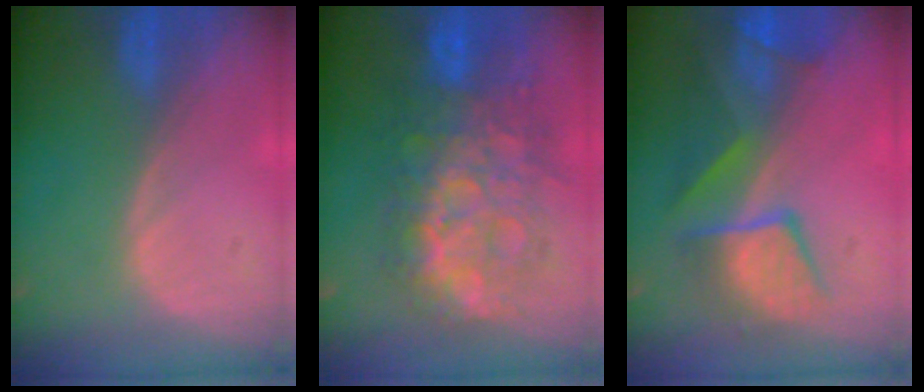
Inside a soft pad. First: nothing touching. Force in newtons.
{"total": 12.1, "press": 12.0, "slide": 1.2}
{"total": 10.1, "press": 8.7, "slide": 5.0}